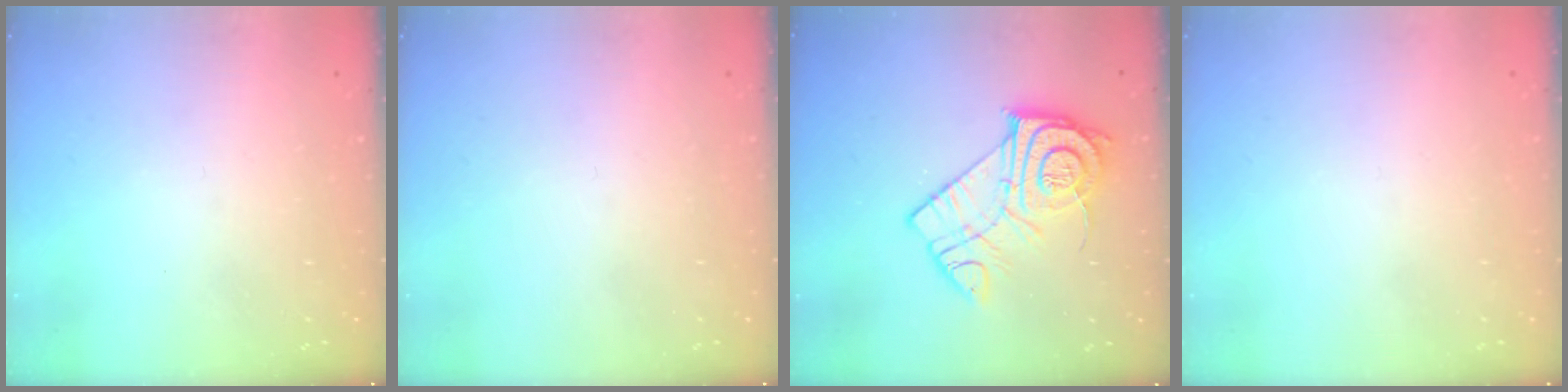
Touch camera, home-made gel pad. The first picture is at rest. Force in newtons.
{"total": 1.8, "press": 1.8, "slide": 0.1}
{"total": 14.5, "press": 14.5, "slide": 1.0}
{"total": 1.6, "press": 1.6, "slide": 0.1}